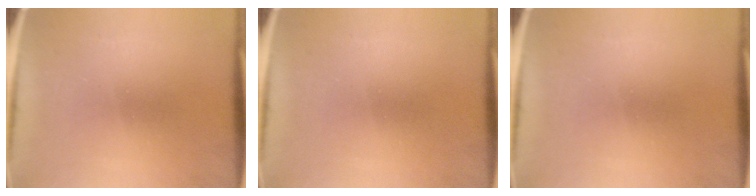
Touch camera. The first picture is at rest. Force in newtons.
{"total": 0.0}
{"total": 0.0}